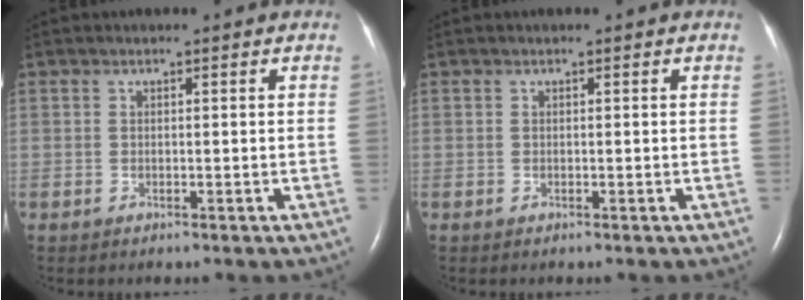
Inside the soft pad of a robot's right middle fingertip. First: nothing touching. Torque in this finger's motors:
{"motor_torque": [0.11, -0.13, 0.00, 0.01]}